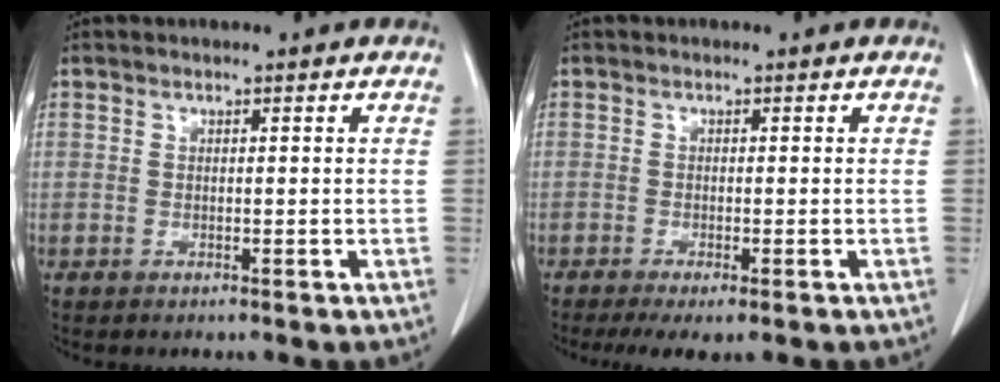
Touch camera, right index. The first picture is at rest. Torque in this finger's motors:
{"motor_torque": [0.77, -0.80, 0.35, 0.11]}